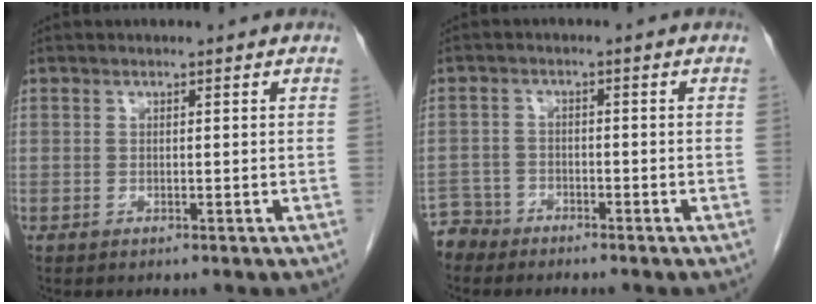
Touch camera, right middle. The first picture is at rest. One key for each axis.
{"total": 3.7, "fx": -3.3, "fy": 1.5, "fz": -0.9, "tx": 0.017, "ty": 0.000, "tz": -0.068}